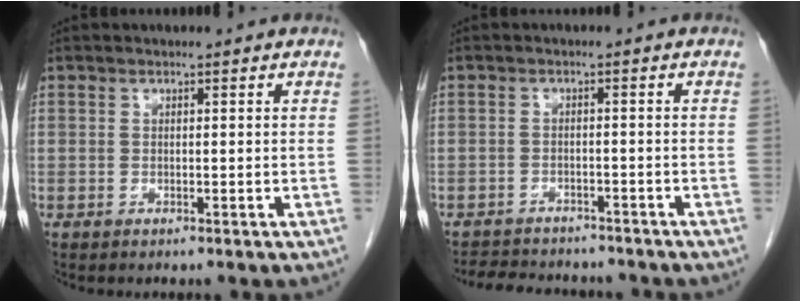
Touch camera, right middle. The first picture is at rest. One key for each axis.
{"total": 9.5, "fx": -8.7, "fy": 2.8, "fz": 2.6, "tx": -0.047, "ty": 0.006, "tz": -0.114}